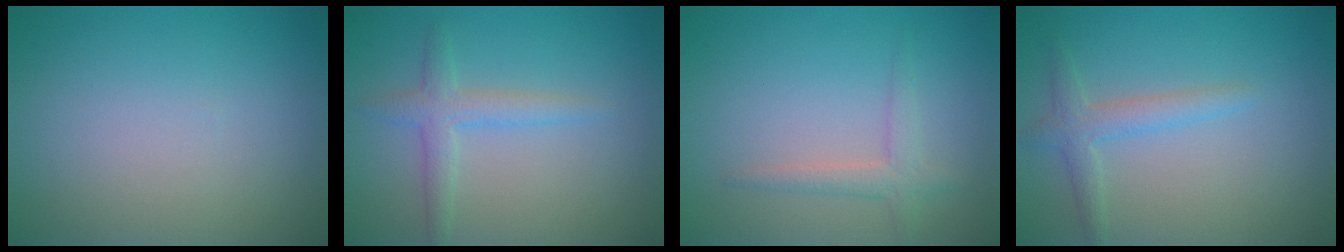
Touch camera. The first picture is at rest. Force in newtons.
{"total": 2.3, "press": 2.3, "slide": 0.1}
{"total": 1.9, "press": 1.9, "slide": 0.1}
{"total": 2.2, "press": 2.2, "slide": 0.1}